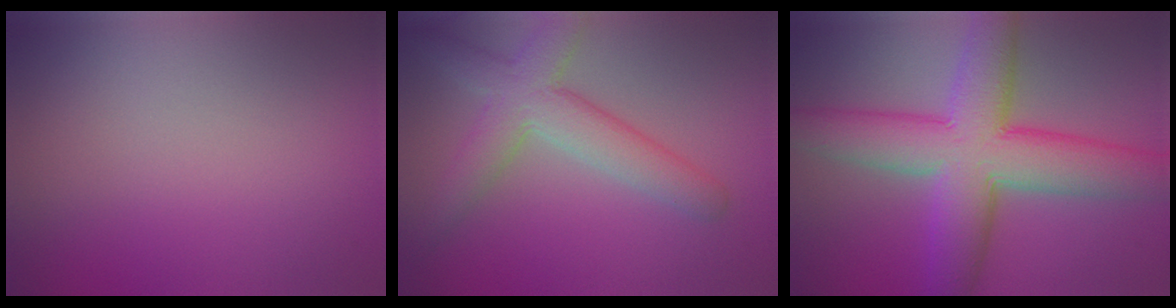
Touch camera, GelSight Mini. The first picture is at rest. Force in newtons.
{"total": 5.1, "press": 5.0, "slide": 0.3}
{"total": 9.9, "press": 9.9, "slide": 0.4}